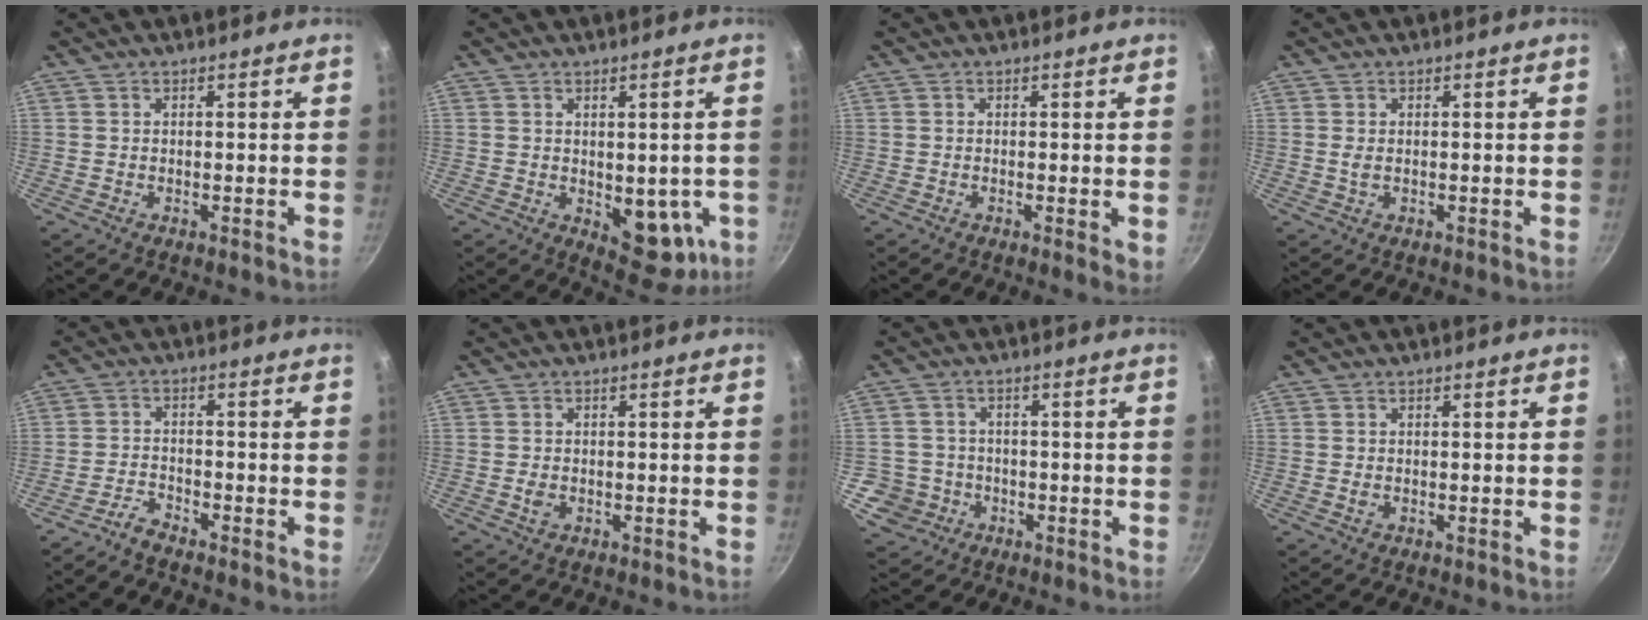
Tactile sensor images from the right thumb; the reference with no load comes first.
{"total": 10.3, "force": [-1.6, 5.7, 8.5], "torque": [-0.064, -0.008, -0.008]}
{"total": 2.2, "force": [-0.1, 0.5, 2.1], "torque": [-0.029, -0.008, -0.004]}
{"total": 1.1, "force": [0.1, 0.6, 0.9], "torque": [-0.019, 0.000, 0.002]}
{"total": 2.9, "force": [-2.7, 0.5, 0.8], "torque": [-0.020, 0.023, -0.059]}
{"total": 1.6, "force": [-0.4, 1.2, 1.0], "torque": [-0.019, 0.000, -0.007]}
{"total": 6.1, "force": [-2.0, 5.7, 0.7], "torque": [0.011, 0.028, -0.033]}
{"total": 0.6, "force": [-0.1, 0.4, 0.4], "torque": [-0.006, 0.001, -0.001]}